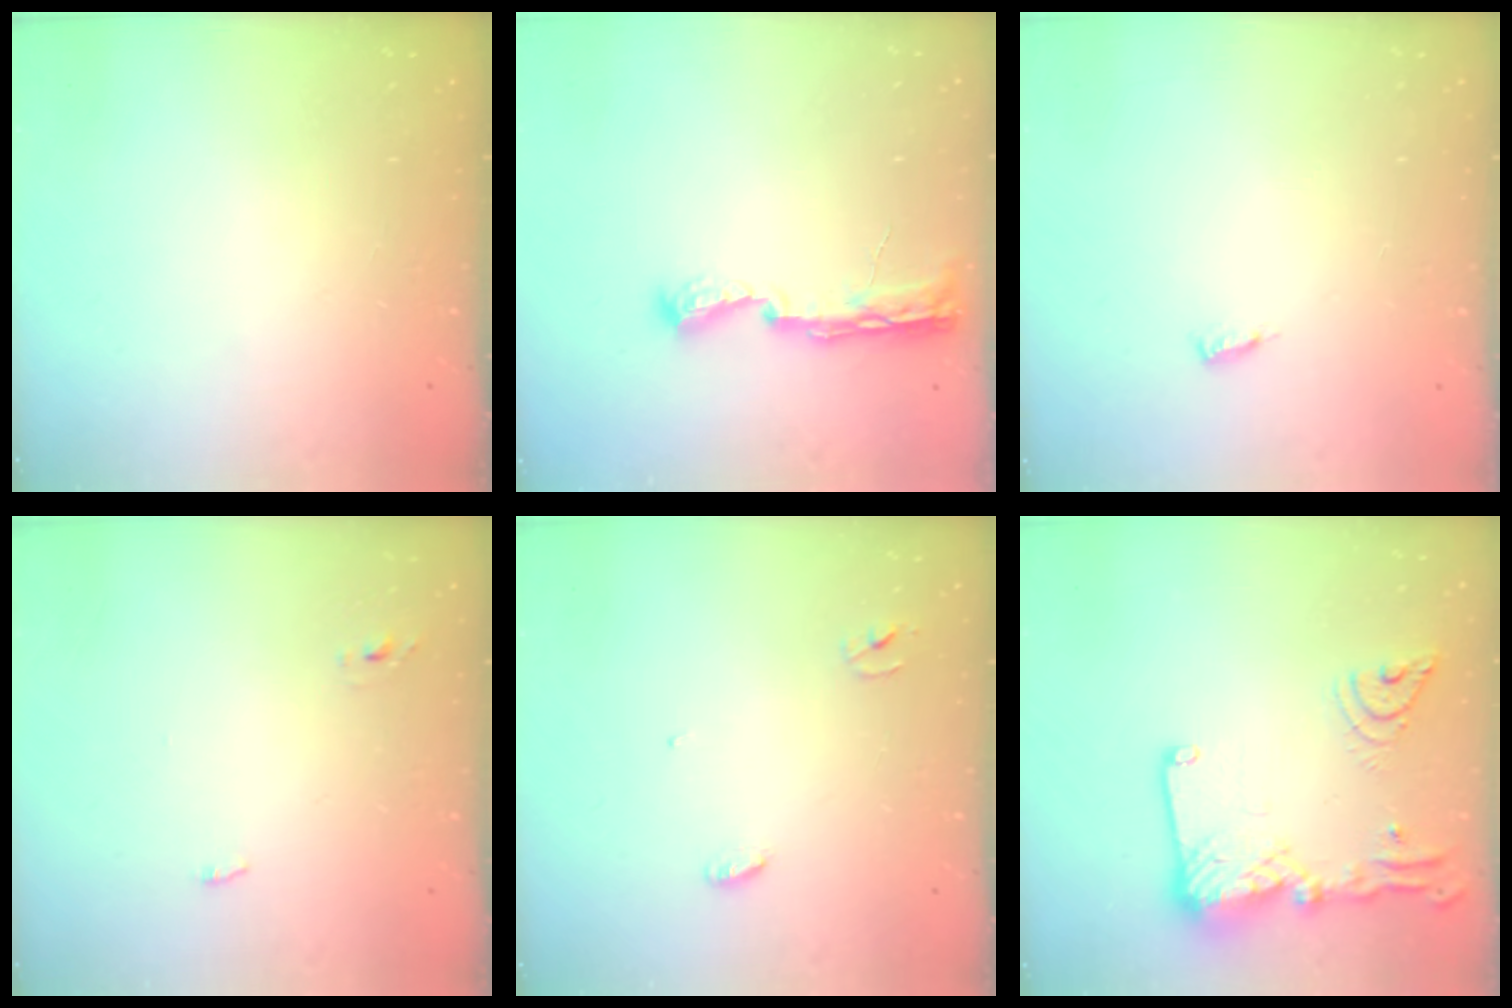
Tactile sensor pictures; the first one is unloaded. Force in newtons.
{"total": 10.6, "press": 9.1, "slide": 5.5}
{"total": 3.4, "press": 3.4, "slide": 0.3}
{"total": 2.7, "press": 2.6, "slide": 0.8}
{"total": 3.2, "press": 3.2, "slide": 0.3}
{"total": 20.1, "press": 19.9, "slide": 2.3}